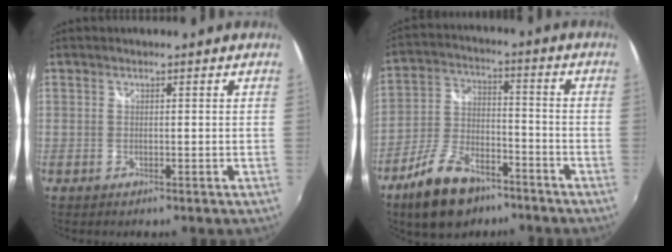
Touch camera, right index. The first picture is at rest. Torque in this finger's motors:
{"motor_torque": [0.91, -0.92, 0.48, 0.07]}